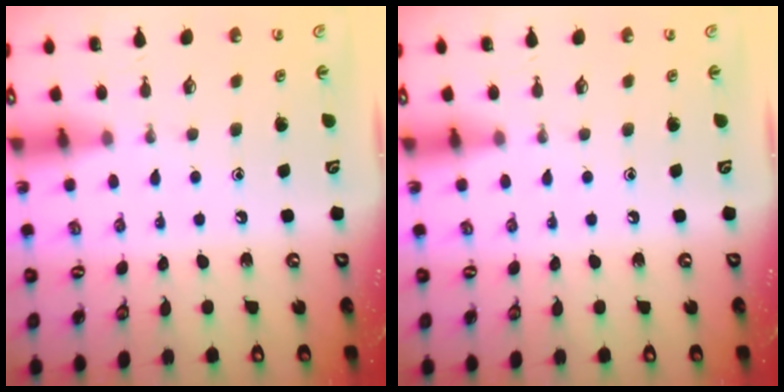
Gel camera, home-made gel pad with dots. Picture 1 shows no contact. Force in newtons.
{"total": 0.0}